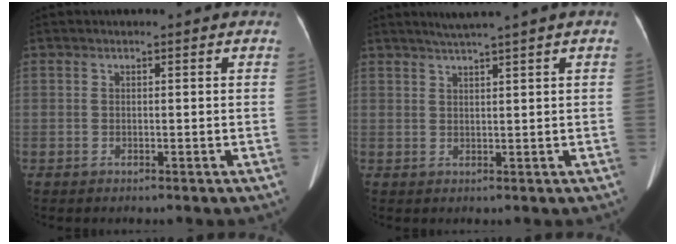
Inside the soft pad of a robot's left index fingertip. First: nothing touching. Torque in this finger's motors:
{"motor_torque": [-0.12, -0.28, -0.14, 0.01]}